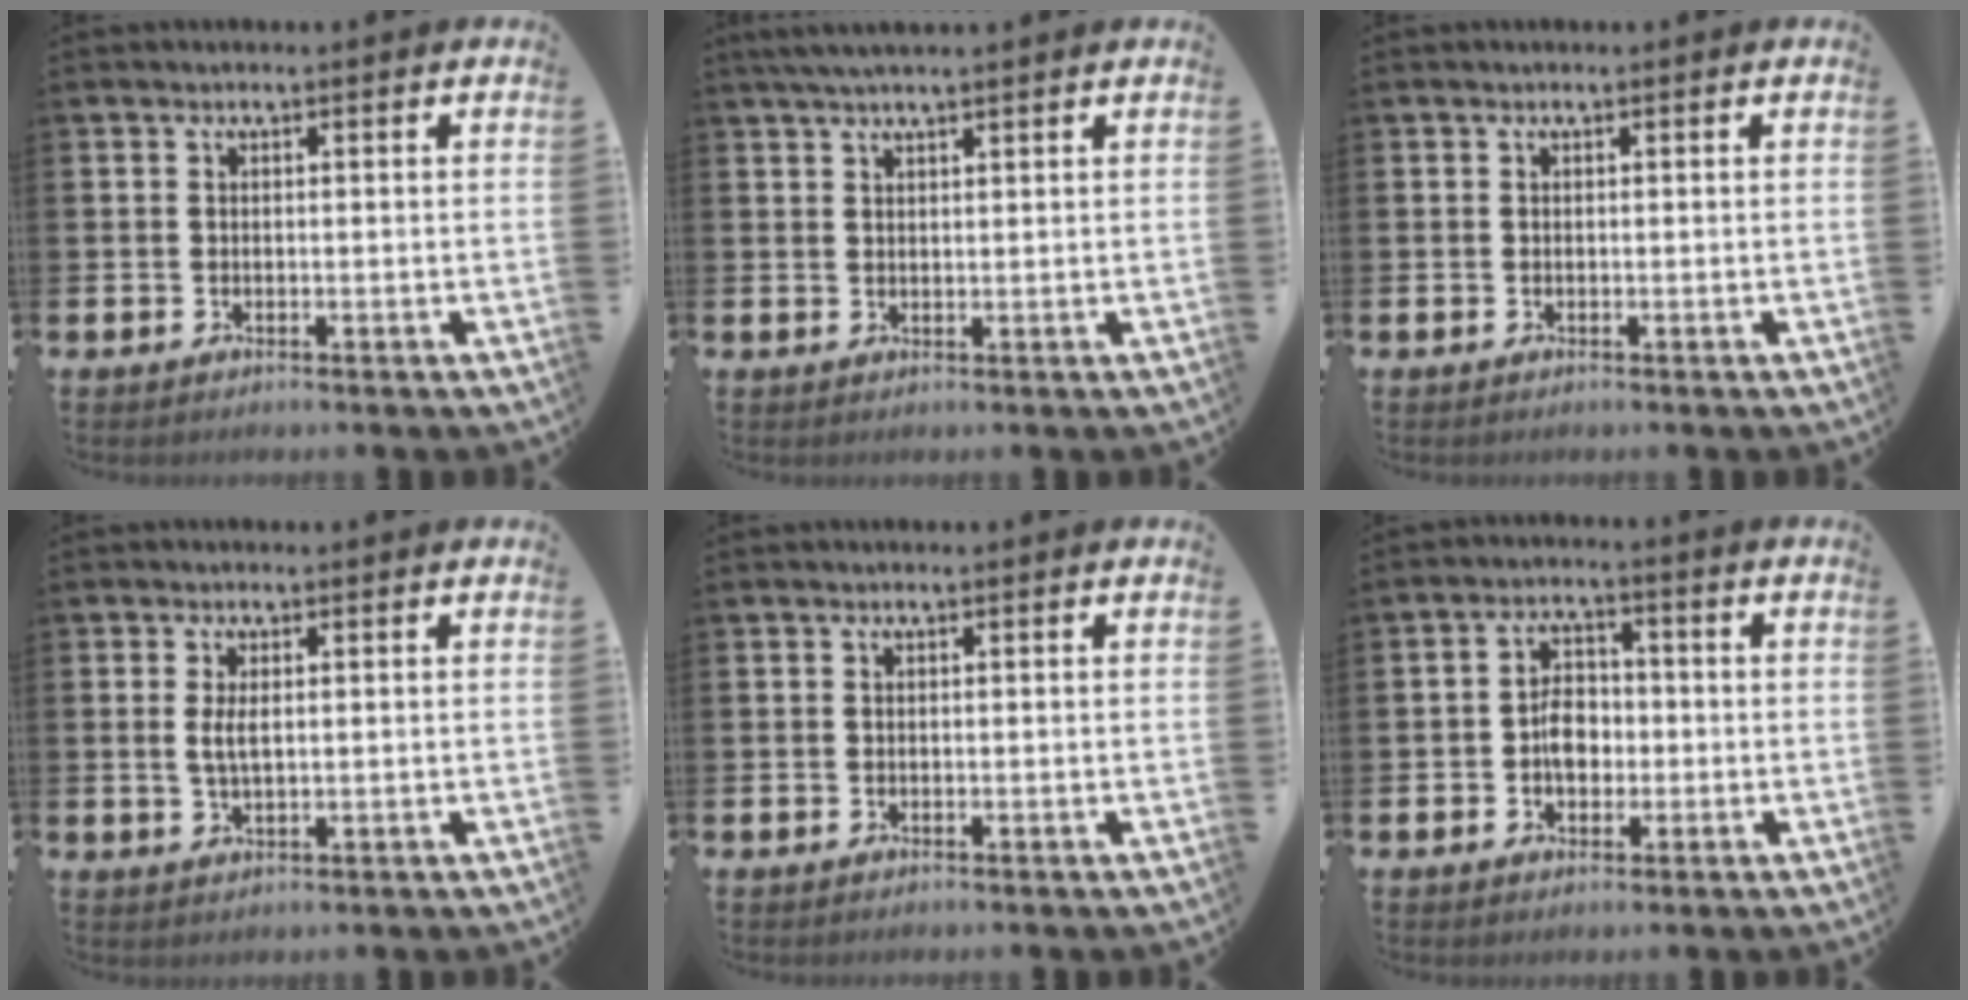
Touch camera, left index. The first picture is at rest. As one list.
[{"total": 2.7, "force": [2.3, 0.2, 1.4], "torque": [-0.034, 0.003, 0.044]}, {"total": 0.0}, {"total": 2.4, "force": [0.6, 0.9, 2.2], "torque": [-0.037, 0.001, 0.007]}, {"total": 0.0}, {"total": 4.3, "force": [-0.7, 2.9, 3.0], "torque": [-0.043, 0.003, -0.018]}]